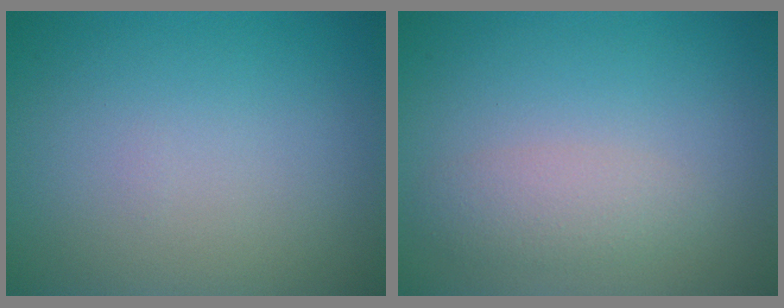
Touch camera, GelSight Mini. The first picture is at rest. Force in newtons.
{"total": 2.1, "press": 2.1, "slide": 0.1}